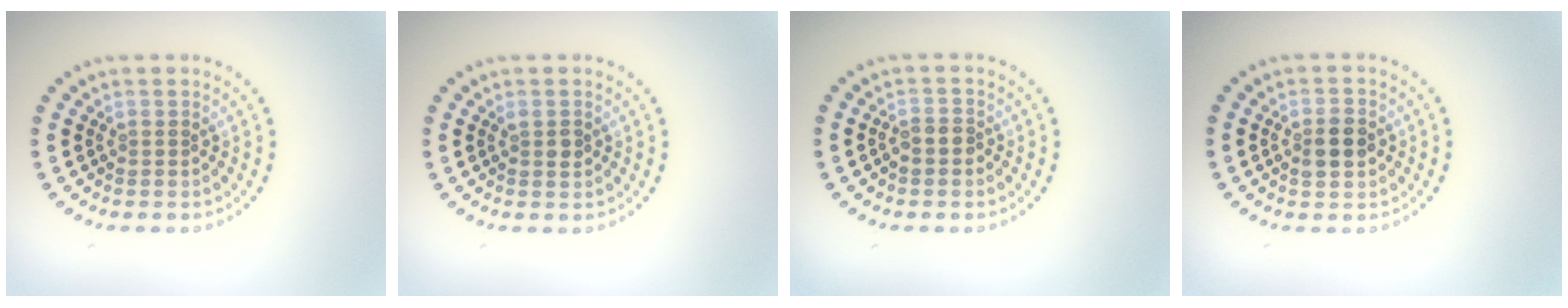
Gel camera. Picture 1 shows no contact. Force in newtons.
{"total": 1.0, "press": 1.0, "slide": 0.3}
{"total": 1.6, "press": 1.5, "slide": 0.6}
{"total": 2.9, "press": 2.9, "slide": 0.2}